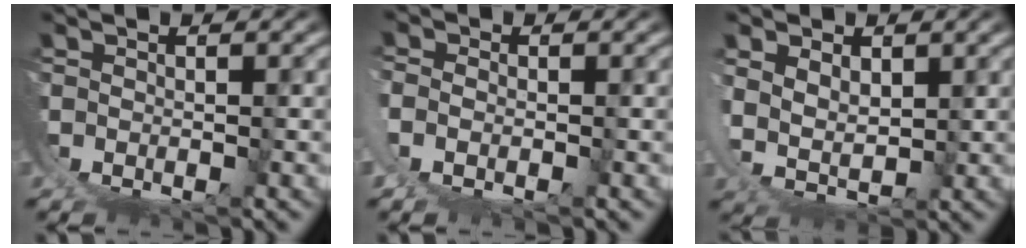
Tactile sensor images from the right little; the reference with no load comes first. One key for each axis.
{"total": 2.9, "fx": 0.6, "fy": 2.4, "fz": 1.5, "tx": -0.049, "ty": -0.007, "tz": 0.011}
{"total": 4.3, "fx": 2.9, "fy": 2.1, "fz": 2.3, "tx": -0.052, "ty": -0.018, "tz": 0.065}